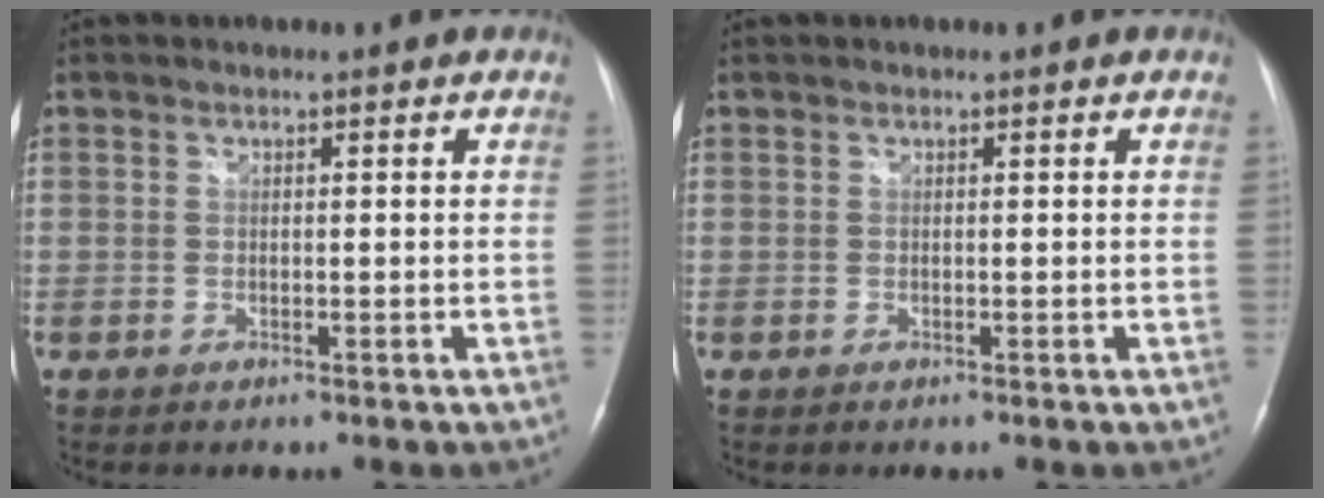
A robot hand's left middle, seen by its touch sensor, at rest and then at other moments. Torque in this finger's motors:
{"motor_torque": [0.06, 0.05, -0.04, 0.00]}